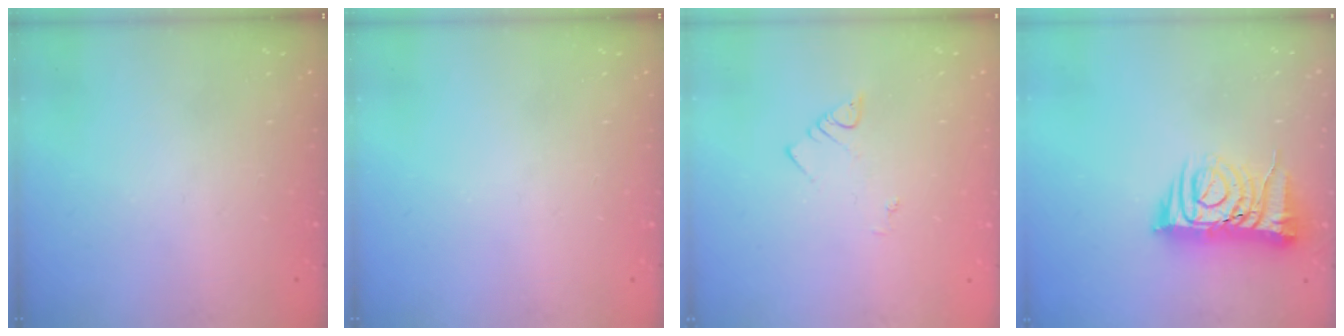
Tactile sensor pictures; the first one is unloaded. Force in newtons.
{"total": 0.0}
{"total": 2.1, "press": 2.1, "slide": 0.4}
{"total": 10.1, "press": 10.0, "slide": 1.4}